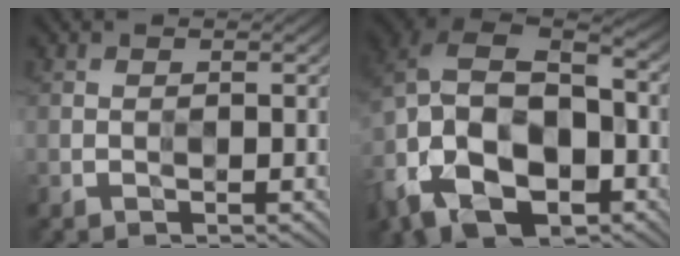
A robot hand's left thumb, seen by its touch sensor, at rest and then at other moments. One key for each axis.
{"total": 17.7, "fx": -6.7, "fy": 11.9, "fz": 11.2, "tx": -0.253, "ty": -0.035, "tz": -0.111}